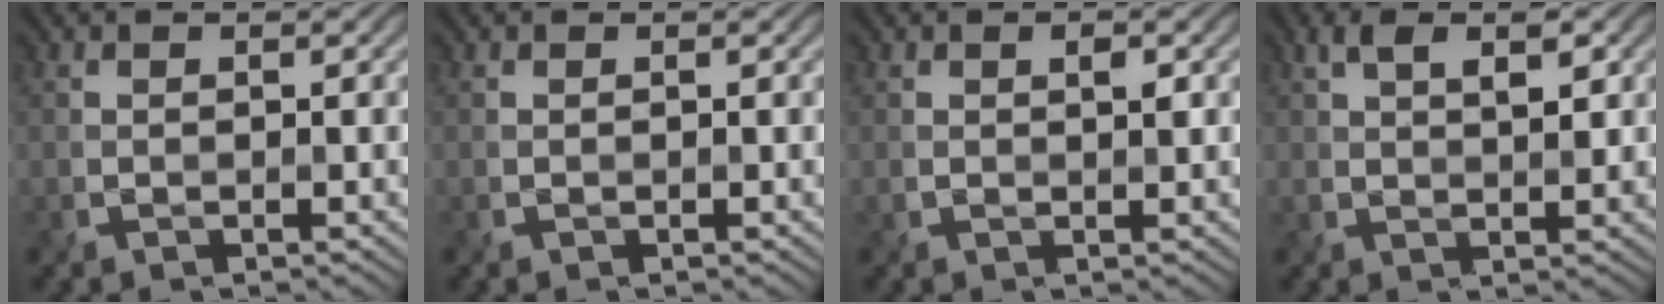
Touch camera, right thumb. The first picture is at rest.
{"total": 0.0}
{"total": 1.3, "force": [0.2, 0.6, 1.1], "torque": [-0.015, -0.002, 0.004]}
{"total": 3.8, "force": [1.5, 1.7, 3.0], "torque": [-0.054, 0.002, 0.026]}